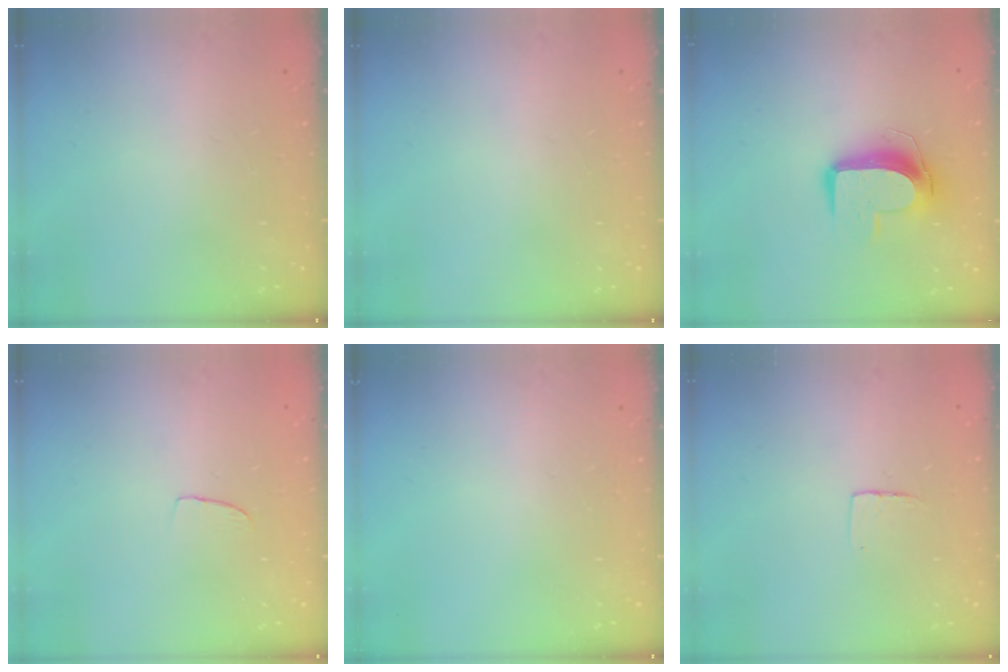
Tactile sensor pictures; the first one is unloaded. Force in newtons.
{"total": 0.0}
{"total": 10.6, "press": 10.5, "slide": 1.0}
{"total": 2.5, "press": 2.5, "slide": 0.1}
{"total": 0.0}
{"total": 4.5, "press": 4.5, "slide": 0.4}